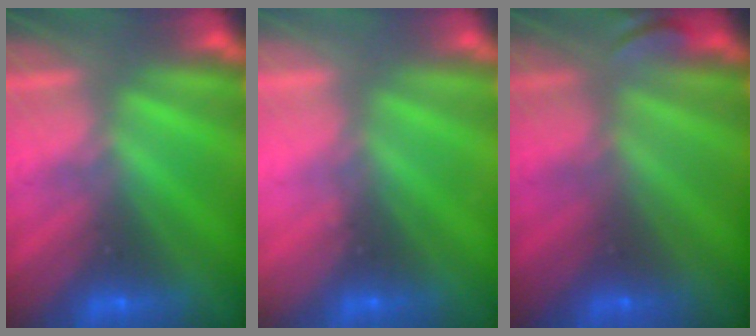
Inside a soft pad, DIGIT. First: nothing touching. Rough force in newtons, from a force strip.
{"total": 2.3}
{"total": 2.3}